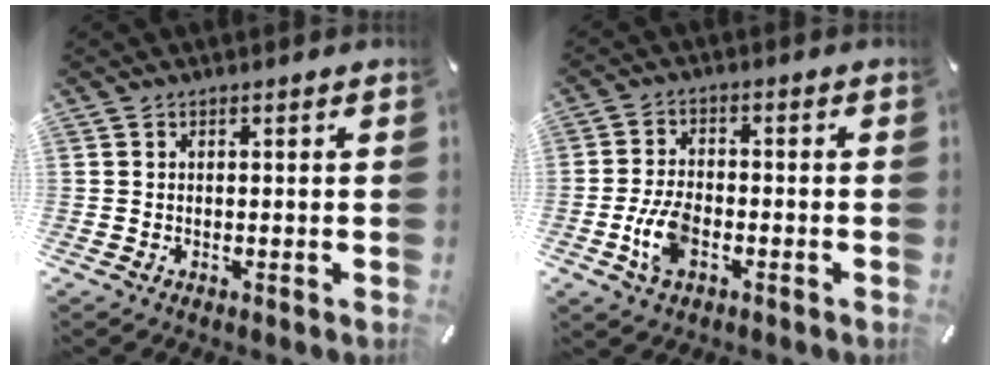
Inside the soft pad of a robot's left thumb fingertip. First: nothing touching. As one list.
[{"total": 8.0, "force": [-2.7, 4.6, 6.0], "torque": [-0.133, 0.005, -0.051]}]